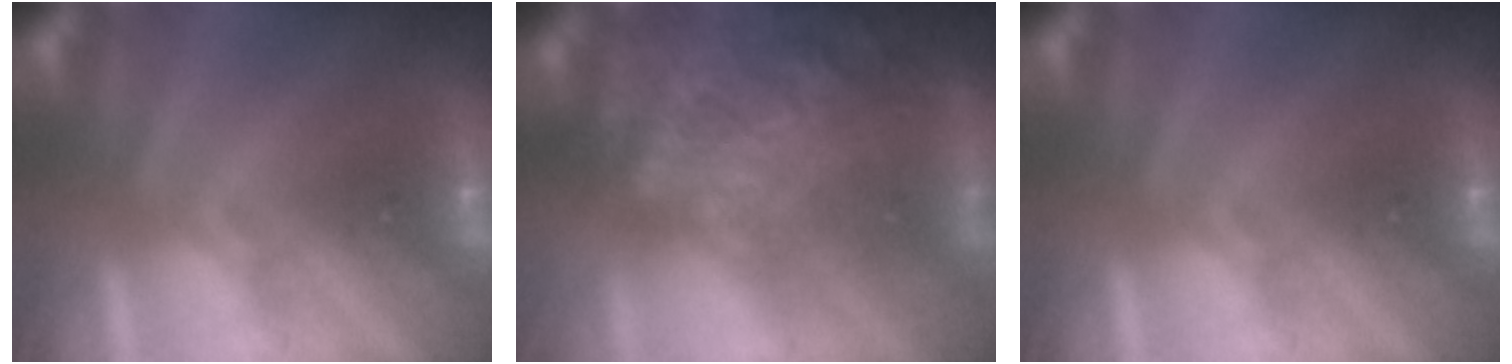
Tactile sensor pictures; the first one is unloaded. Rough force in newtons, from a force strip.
{"total": 9.4}
{"total": 0.0}